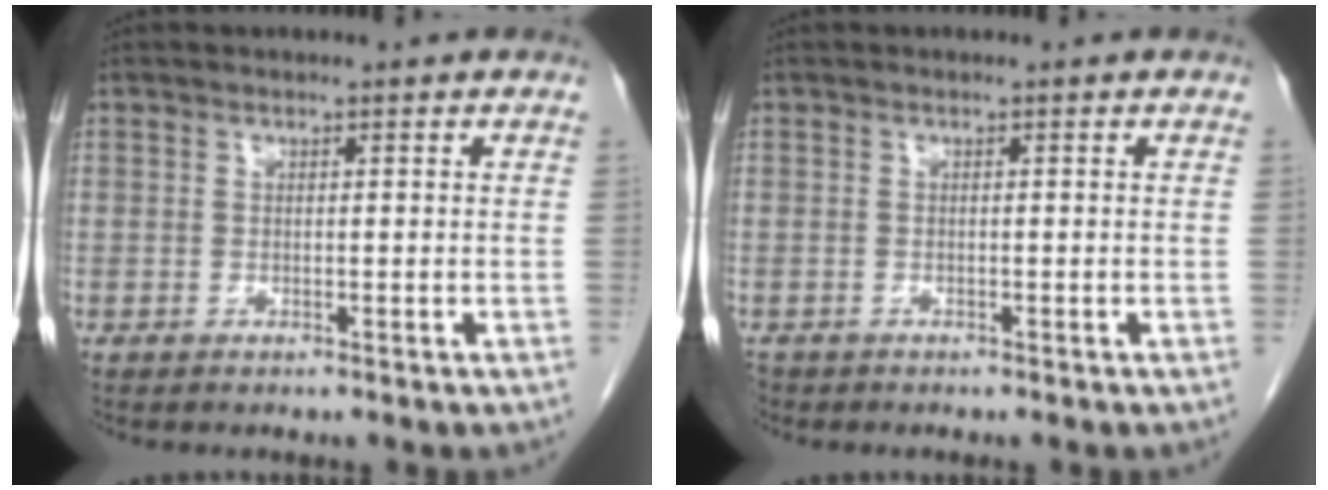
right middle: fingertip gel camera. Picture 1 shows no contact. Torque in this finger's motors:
{"motor_torque": [0.08, -0.10, -0.04, -0.01]}